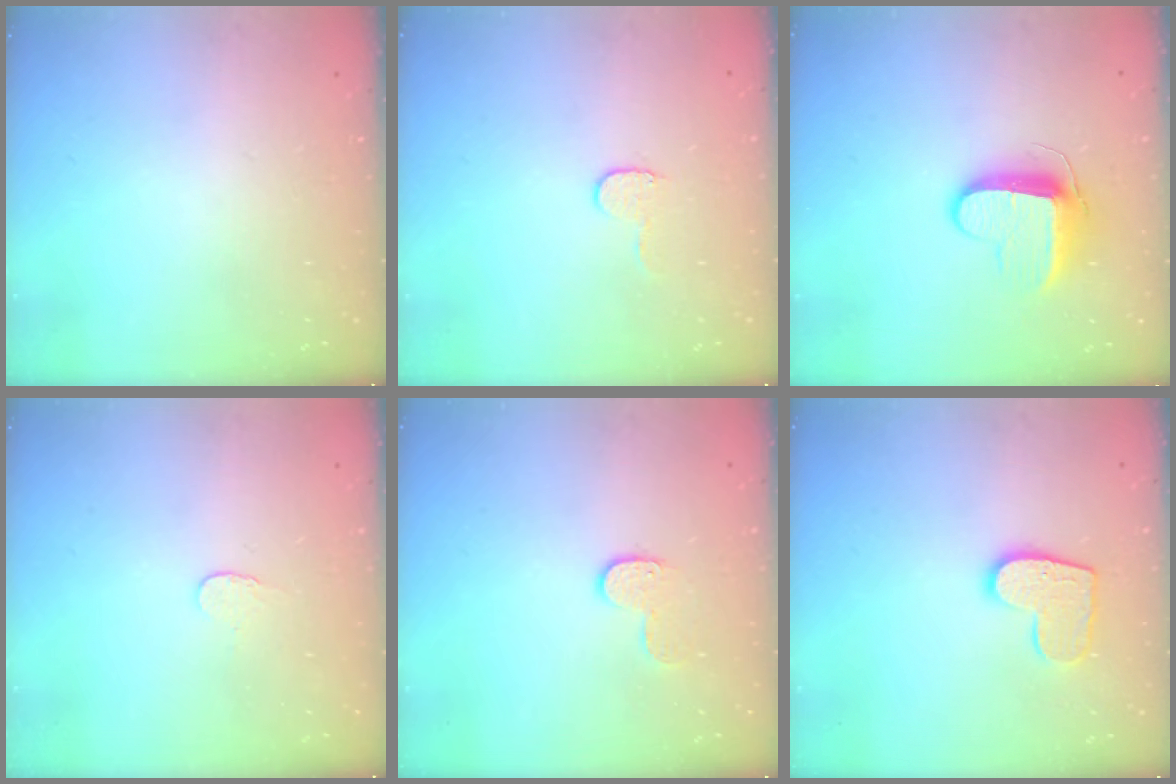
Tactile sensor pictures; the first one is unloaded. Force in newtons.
{"total": 5.2, "press": 5.1, "slide": 0.5}
{"total": 9.7, "press": 9.7, "slide": 0.9}
{"total": 3.4, "press": 3.4, "slide": 0.3}
{"total": 6.1, "press": 6.1, "slide": 0.2}
{"total": 10.8, "press": 10.8, "slide": 0.7}